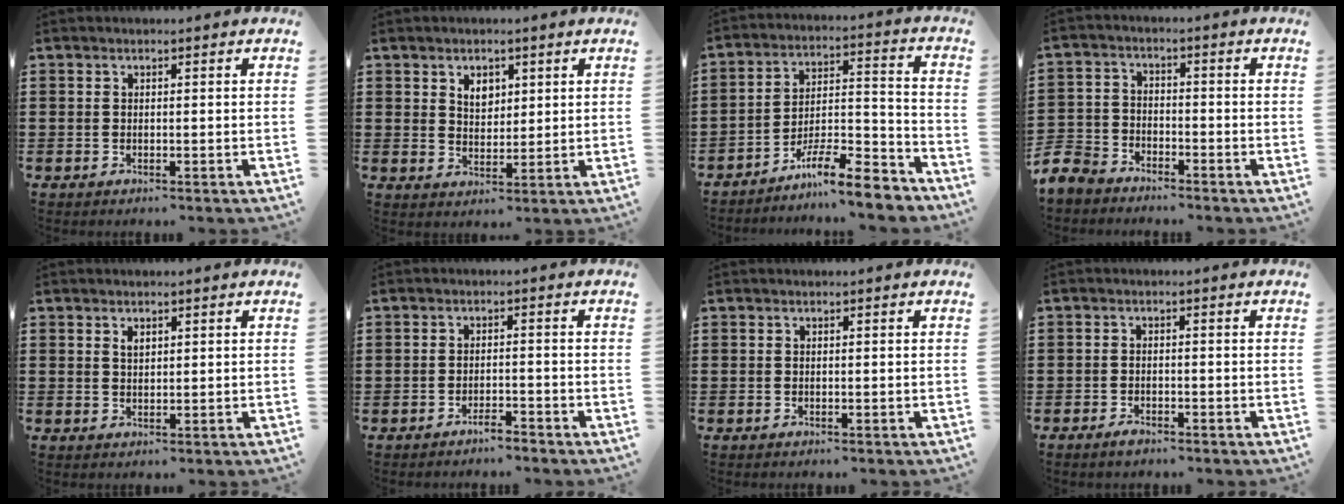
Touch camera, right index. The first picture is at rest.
{"total": 3.3, "force": [1.8, 2.3, 1.7], "torque": [-0.032, 0.006, 0.030]}
{"total": 9.6, "force": [-8.4, 1.4, 4.4], "torque": [-0.056, 0.026, -0.155]}
{"total": 5.1, "force": [-4.7, 1.8, 0.7], "torque": [-0.048, -0.003, -0.105]}
{"total": 1.3, "force": [0.8, 0.7, 0.7], "torque": [-0.017, 0.003, 0.015]}
{"total": 2.1, "force": [-2.0, 0.2, 0.6], "torque": [-0.014, 0.000, -0.038]}
{"total": 0.0}
{"total": 1.4, "force": [-1.2, 0.6, 0.3], "torque": [-0.008, 0.002, -0.025]}